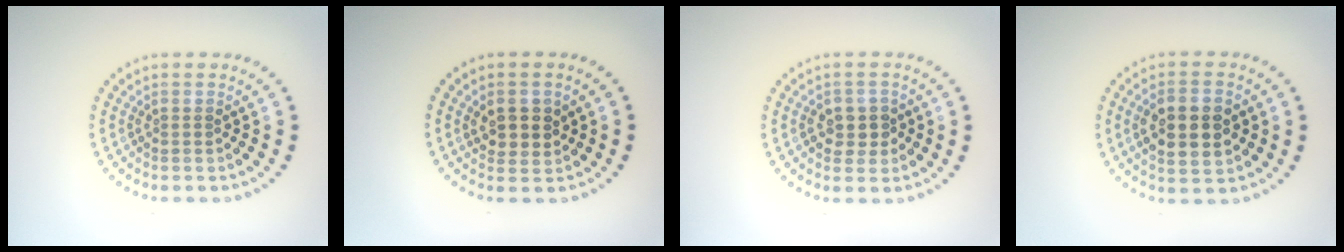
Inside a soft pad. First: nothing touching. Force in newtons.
{"total": 2.6, "press": 2.6, "slide": 0.6}
{"total": 2.6, "press": 2.5, "slide": 0.3}
{"total": 5.6, "press": 5.6, "slide": 0.4}